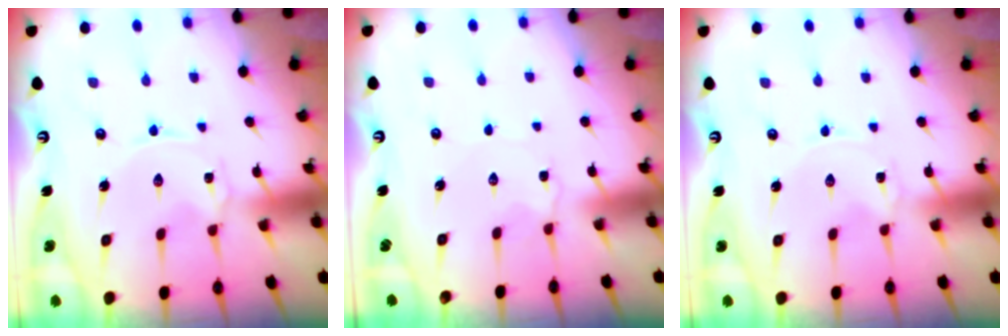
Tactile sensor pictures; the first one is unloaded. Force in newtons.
{"total": 2.2, "press": 2.2, "slide": 0.3}
{"total": 0.0}